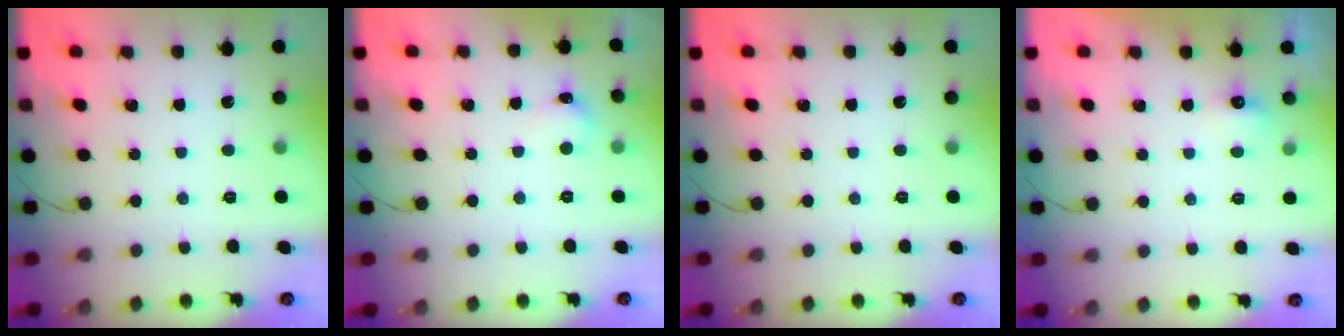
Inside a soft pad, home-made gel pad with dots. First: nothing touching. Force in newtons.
{"total": 6.1, "press": 5.9, "slide": 1.7}
{"total": 0.0}
{"total": 4.1, "press": 3.9, "slide": 1.1}